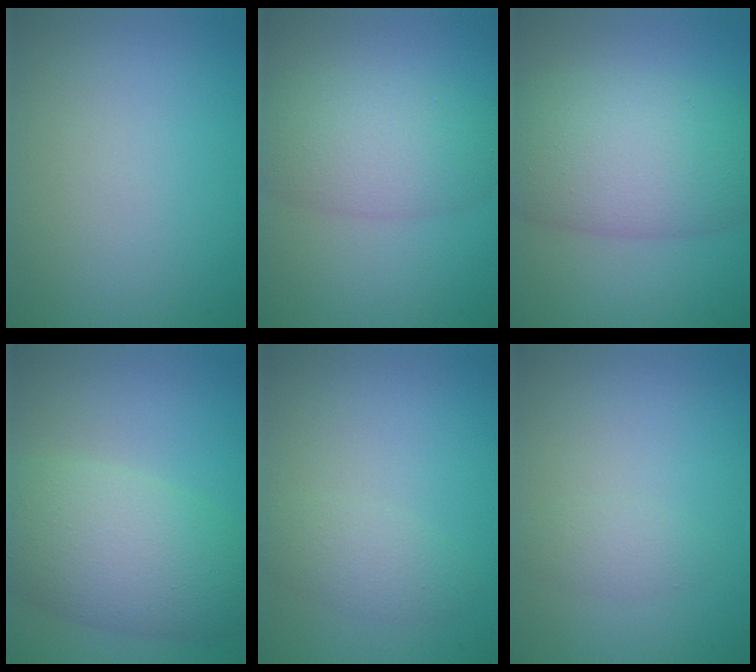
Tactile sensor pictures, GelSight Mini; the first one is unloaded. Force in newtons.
{"total": 5.6, "press": 5.6, "slide": 0.2}
{"total": 9.3, "press": 9.3, "slide": 0.3}
{"total": 7.6, "press": 7.6, "slide": 0.6}
{"total": 2.1, "press": 2.1, "slide": 0.1}
{"total": 1.3, "press": 1.3, "slide": 0.1}